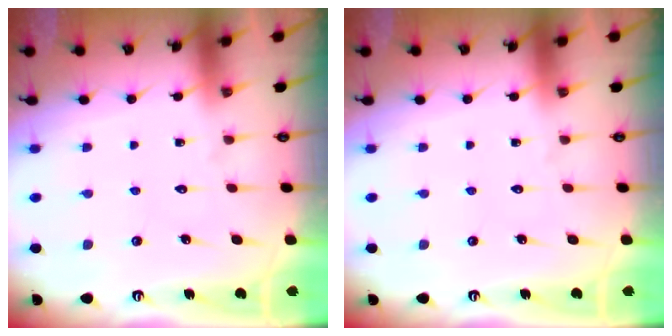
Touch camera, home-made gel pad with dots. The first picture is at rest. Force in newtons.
{"total": 0.0}